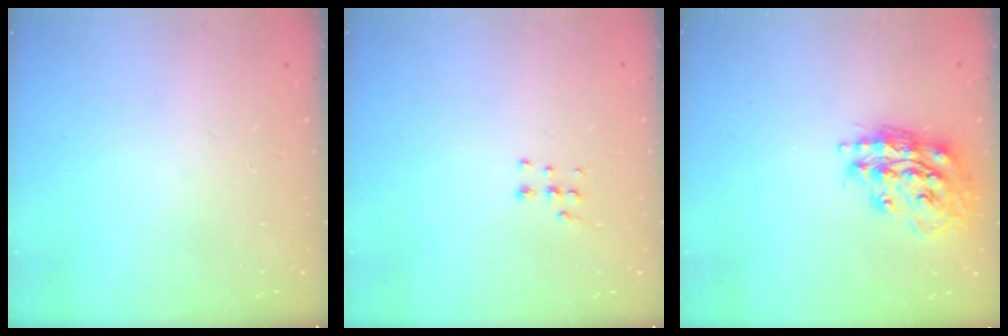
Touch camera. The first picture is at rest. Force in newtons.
{"total": 5.2, "press": 5.2, "slide": 0.7}
{"total": 16.2, "press": 16.2, "slide": 1.5}